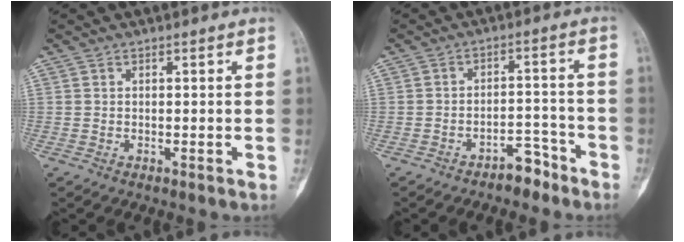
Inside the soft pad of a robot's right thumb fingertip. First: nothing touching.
{"total": 5.1, "force": [-3.8, 2.6, 2.1], "torque": [-0.013, 0.045, -0.055]}